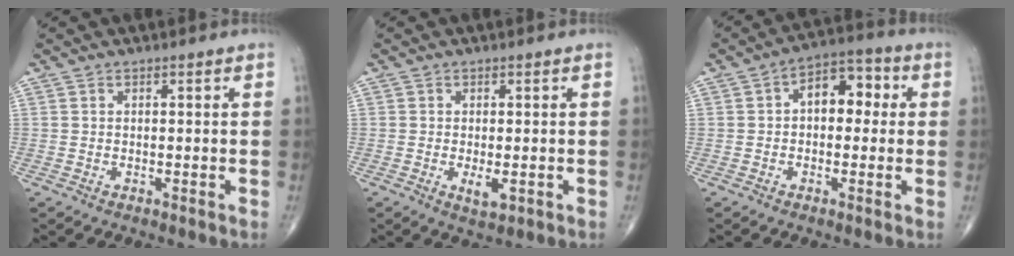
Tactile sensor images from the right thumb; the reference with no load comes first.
{"total": 2.6, "force": [-0.6, 1.0, 2.3], "torque": [-0.037, -0.006, -0.005]}
{"total": 8.6, "force": [1.0, 5.4, 6.6], "torque": [-0.065, 0.030, 0.006]}